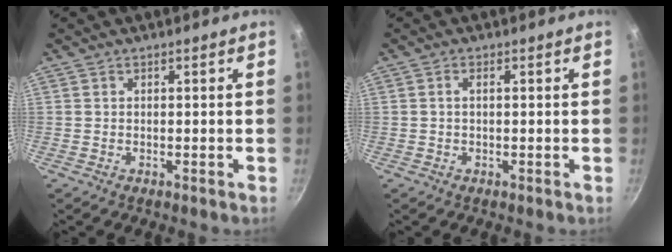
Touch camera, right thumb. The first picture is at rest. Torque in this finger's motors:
{"motor_torque": [-0.02, -0.01, -0.04, -0.15, 0.12]}